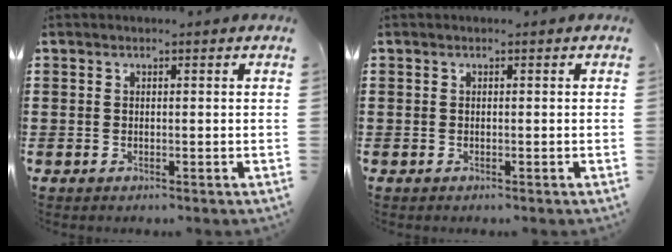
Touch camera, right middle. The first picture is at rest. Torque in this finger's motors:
{"motor_torque": [-1.37, 0.76, 0.00, -0.01]}